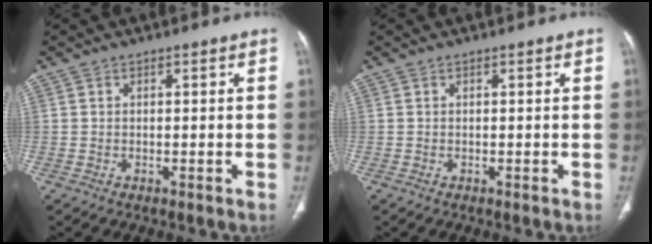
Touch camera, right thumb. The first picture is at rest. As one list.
[{"total": 0.0}]